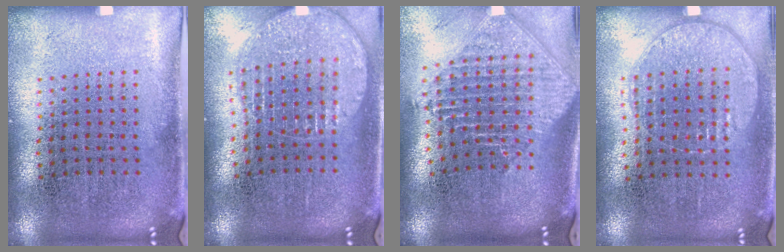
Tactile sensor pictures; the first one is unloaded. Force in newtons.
{"total": 1.5, "press": 1.4, "slide": 0.6}
{"total": 2.4, "press": 1.9, "slide": 1.5}
{"total": 1.0, "press": 0.9, "slide": 0.4}